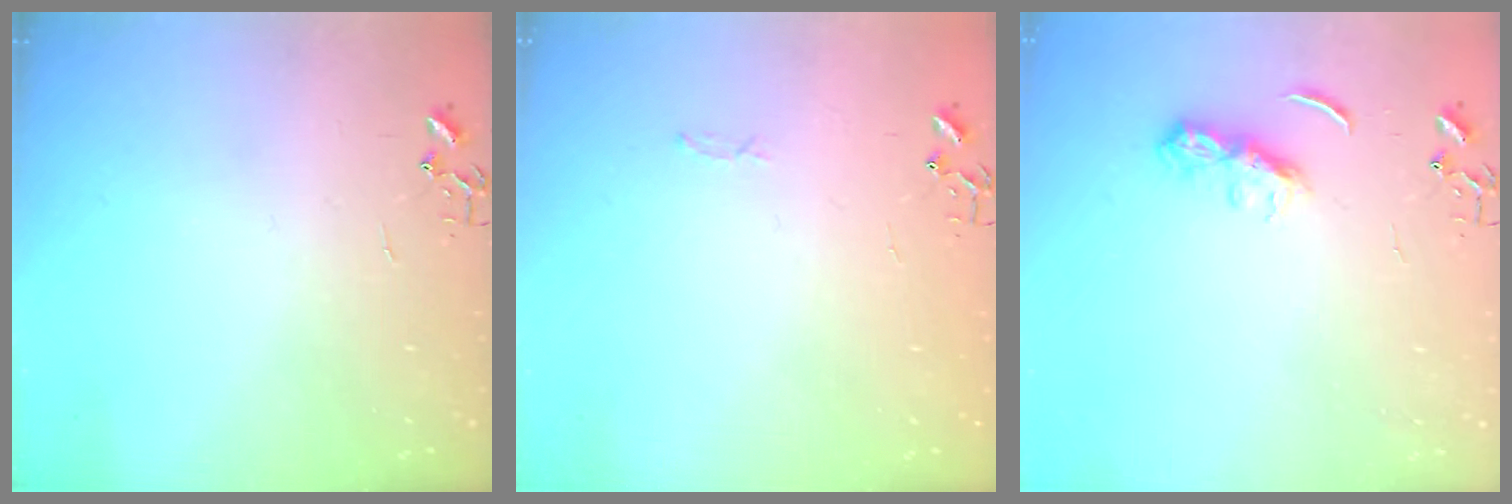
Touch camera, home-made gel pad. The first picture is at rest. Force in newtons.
{"total": 2.8, "press": 2.8, "slide": 0.4}
{"total": 6.7, "press": 6.7, "slide": 0.6}